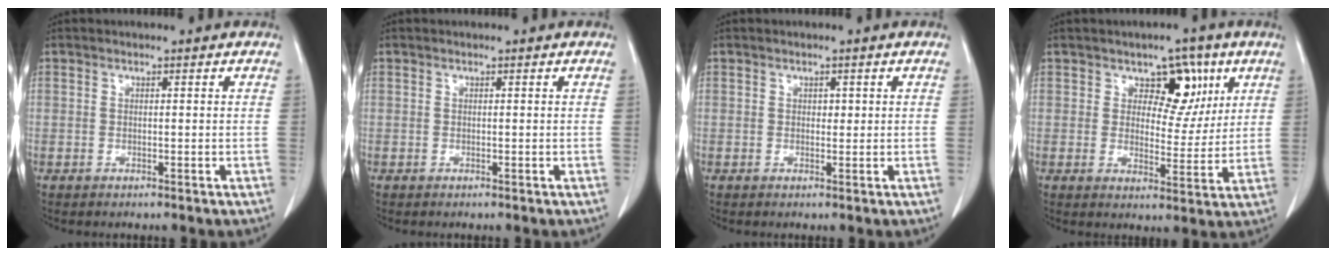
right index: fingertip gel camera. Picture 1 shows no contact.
{"total": 0.0}
{"total": 1.0, "force": [0.3, 0.7, 0.6], "torque": [-0.006, 0.000, 0.003]}
{"total": 7.3, "force": [3.5, 4.4, 4.7], "torque": [-0.052, 0.006, 0.051]}